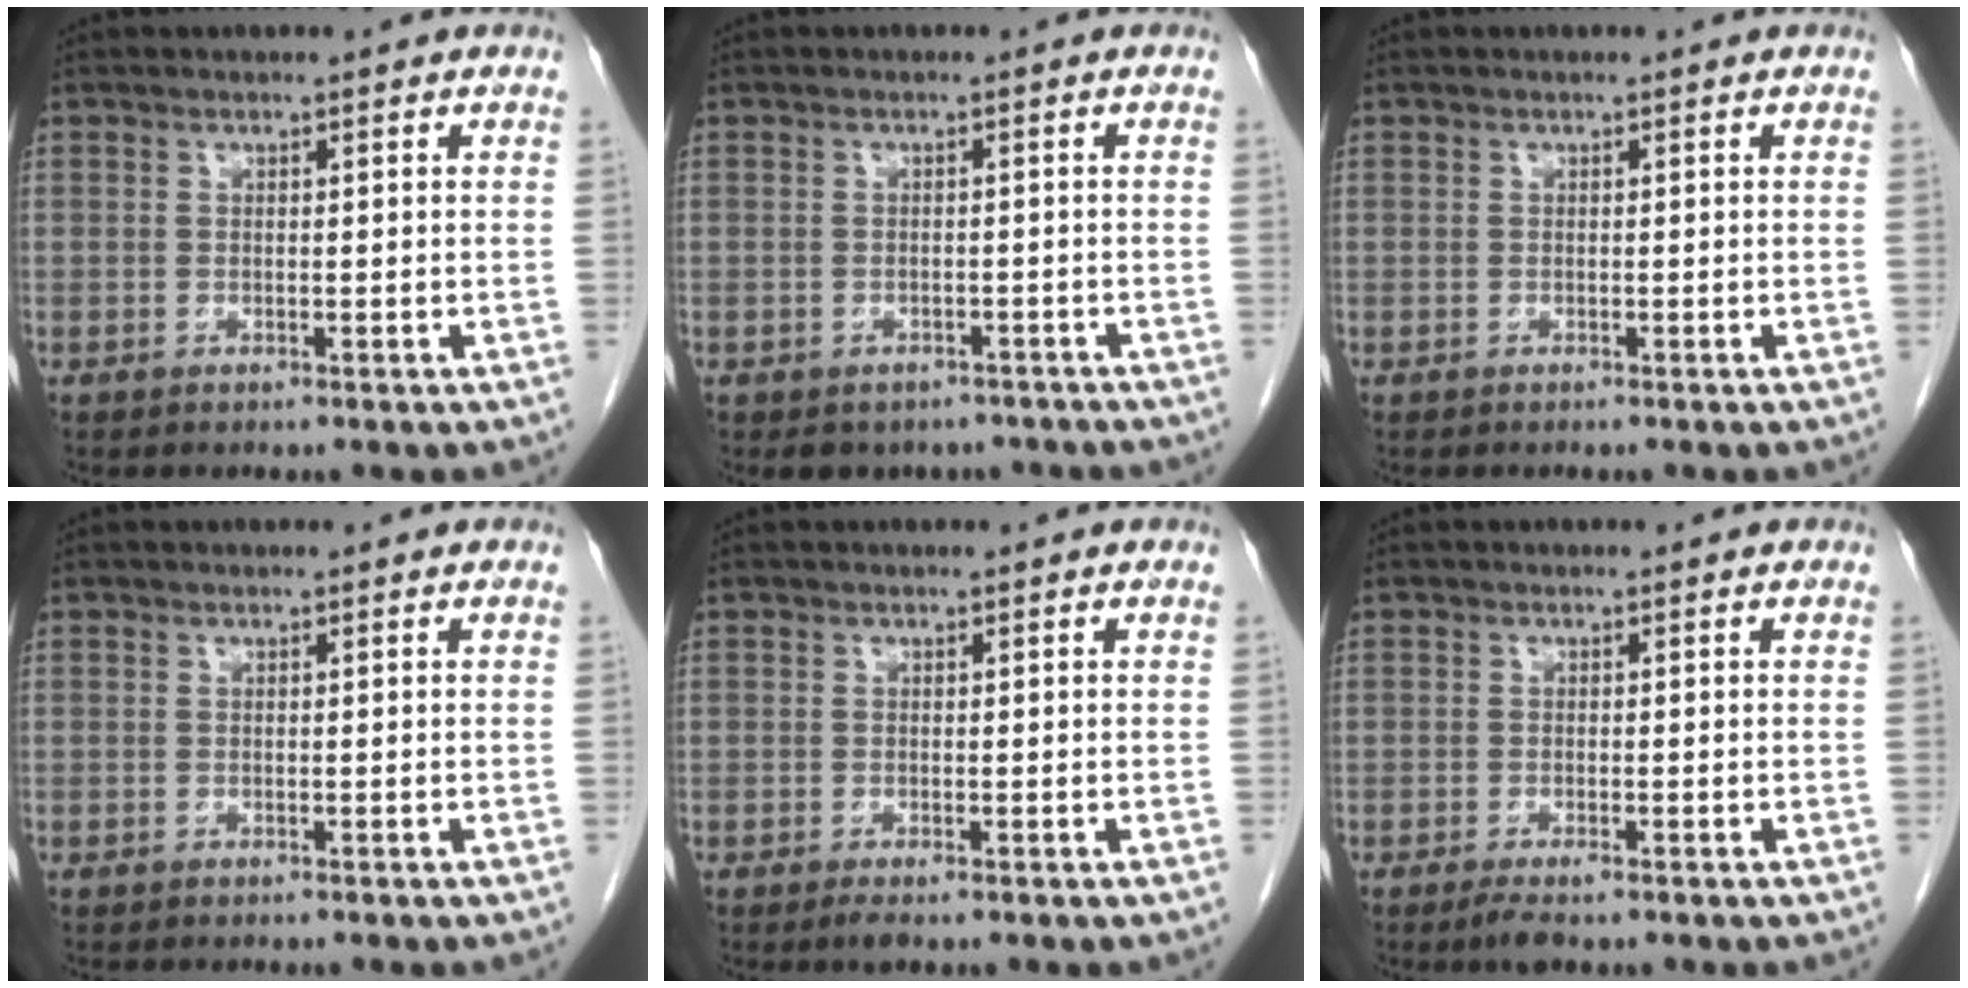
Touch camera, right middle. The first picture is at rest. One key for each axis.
{"total": 5.4, "fx": -4.5, "fy": 3.0, "fz": 0.7, "tx": 0.006, "ty": 0.011, "tz": -0.051}
{"total": 0.0}
{"total": 0.6, "fx": -0.5, "fy": 0.2, "fz": 0.2, "tx": -0.005, "ty": 0.000, "tz": -0.007}
{"total": 1.3, "fx": -0.9, "fy": 0.3, "fz": 0.9, "tx": -0.018, "ty": -0.004, "tz": -0.013}
{"total": 2.3, "fx": -1.6, "fy": 0.5, "fz": 1.6, "tx": -0.031, "ty": -0.005, "tz": -0.026}